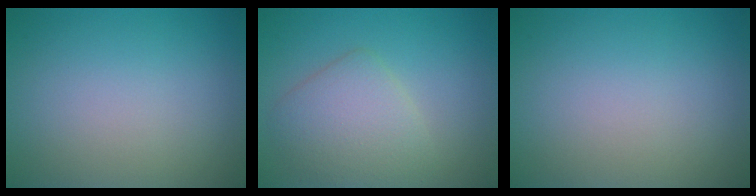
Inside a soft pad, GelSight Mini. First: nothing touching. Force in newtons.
{"total": 4.3, "press": 4.3, "slide": 0.2}
{"total": 0.0}